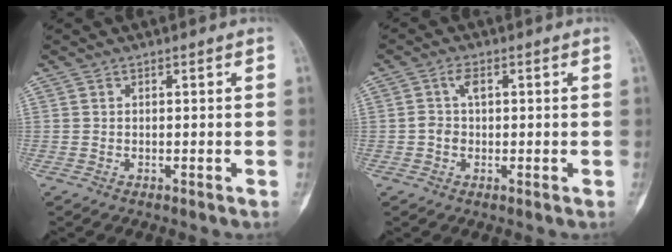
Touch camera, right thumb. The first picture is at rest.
{"total": 2.9, "force": [0.5, 2.0, 2.0], "torque": [-0.034, 0.012, 0.007]}